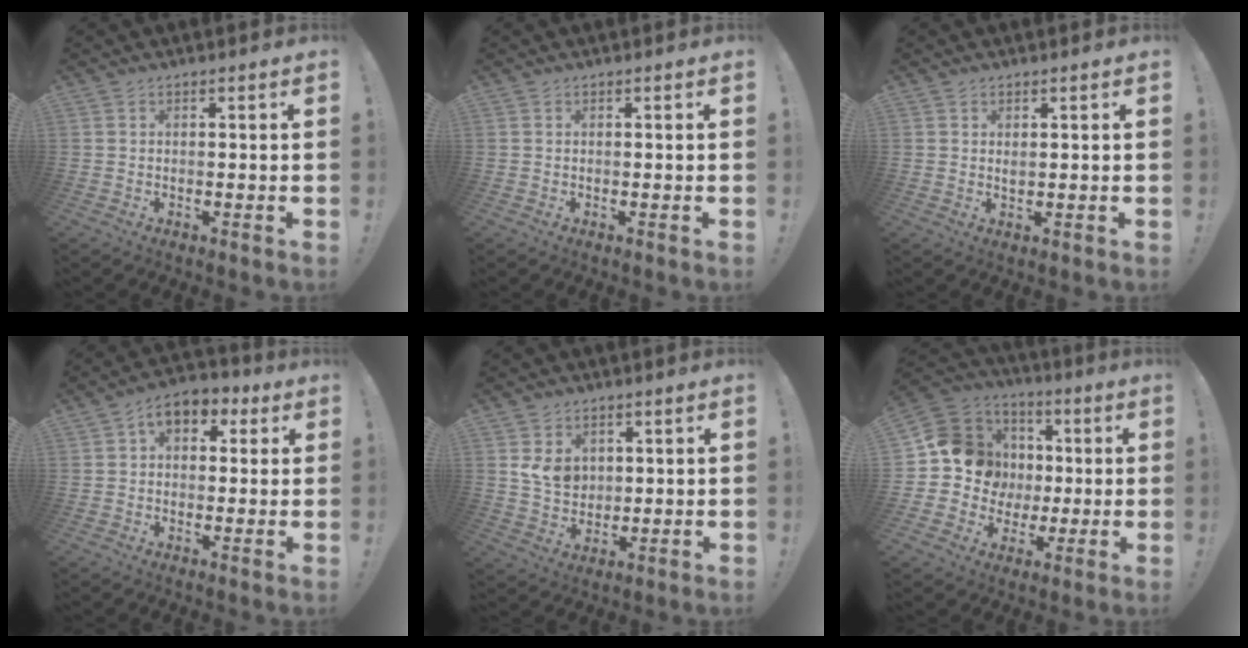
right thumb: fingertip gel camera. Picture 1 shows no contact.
{"total": 0.0}
{"total": 0.9, "force": [0.8, 0.2, 0.5], "torque": [-0.003, -0.004, 0.013]}
{"total": 7.5, "force": [2.9, 5.1, 4.7], "torque": [-0.074, -0.005, 0.055]}
{"total": 7.6, "force": [3.1, 5.9, 3.6], "torque": [-0.047, -0.019, 0.059]}
{"total": 15.2, "force": [1.4, 14.2, 5.2], "torque": [-0.077, 0.004, 0.059]}